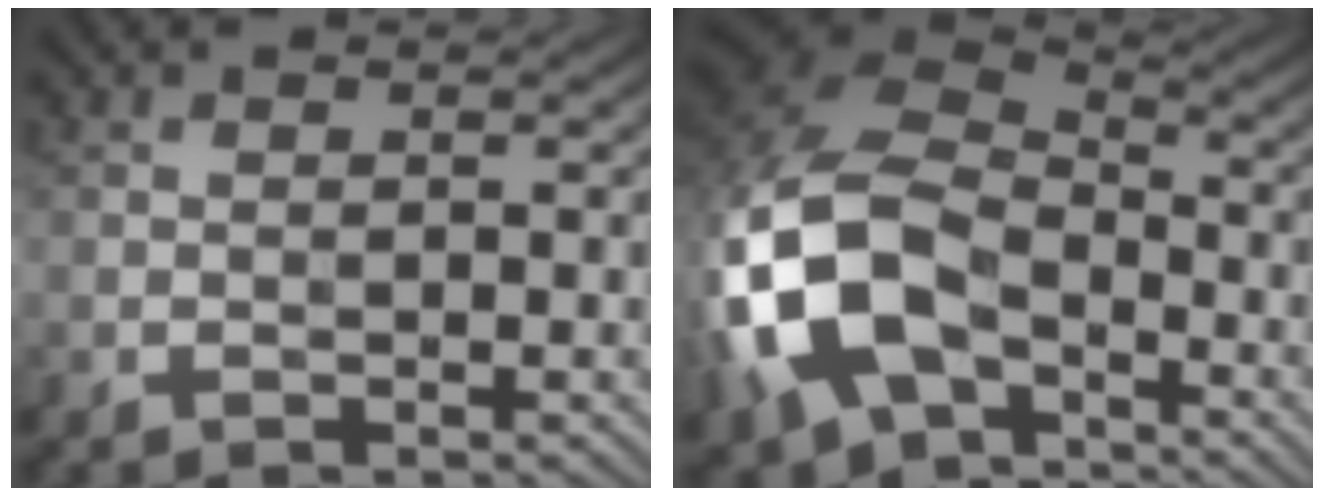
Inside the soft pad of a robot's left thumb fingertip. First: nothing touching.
{"total": 15.9, "force": [-5.5, 10.7, 10.4], "torque": [-0.267, -0.030, -0.109]}